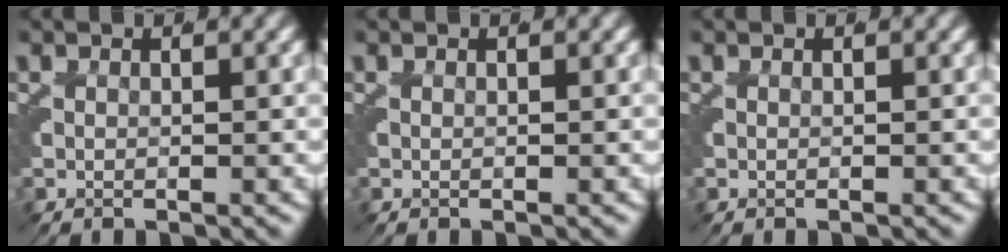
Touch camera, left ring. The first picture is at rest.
{"total": 0.0}
{"total": 0.0}